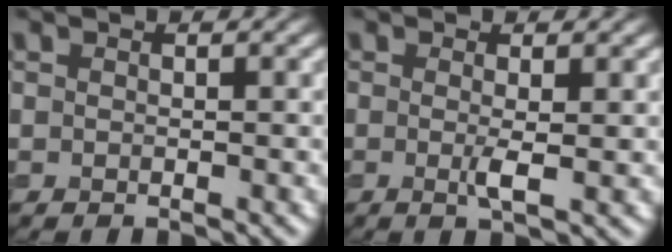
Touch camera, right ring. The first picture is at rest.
{"total": 1.8, "force": [-0.1, 0.2, 1.8], "torque": [-0.038, -0.005, -0.003]}